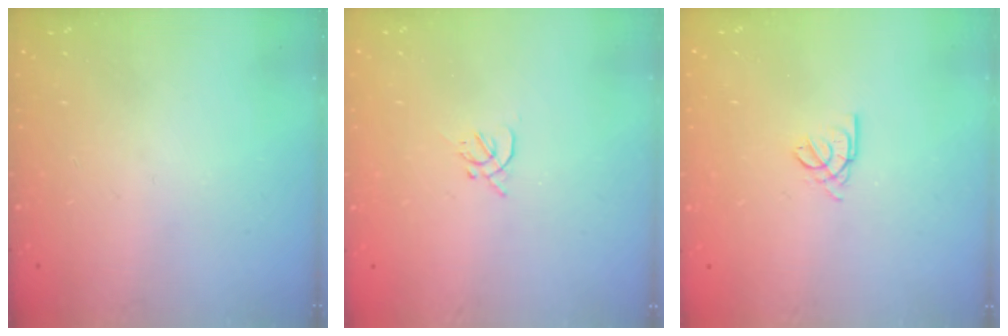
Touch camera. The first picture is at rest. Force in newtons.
{"total": 1.9, "press": 1.8, "slide": 0.5}
{"total": 2.5, "press": 2.5, "slide": 0.5}